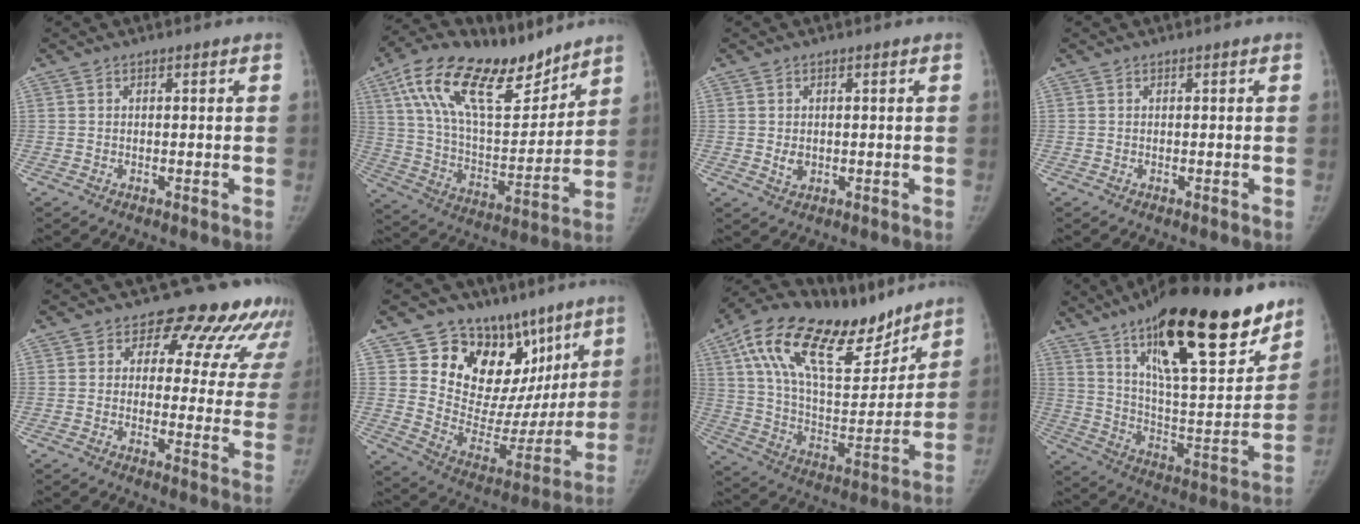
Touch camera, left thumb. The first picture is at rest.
{"total": 24.0, "force": [15.6, 10.5, 14.9], "torque": [-0.225, -0.042, 0.276]}
{"total": 2.4, "force": [-0.2, 1.9, 1.5], "torque": [-0.016, 0.000, 0.001]}
{"total": 0.0}
{"total": 14.4, "force": [11.2, 7.3, 5.4], "torque": [-0.001, -0.052, 0.108]}
{"total": 22.1, "force": [11.8, 15.3, 10.7], "torque": [-0.079, -0.034, 0.194]}
{"total": 27.4, "force": [17.5, 11.7, 17.7], "torque": [-0.259, -0.034, 0.298]}
{"total": 30.6, "force": [19.2, 9.2, 22.0], "torque": [-0.302, -0.067, 0.306]}